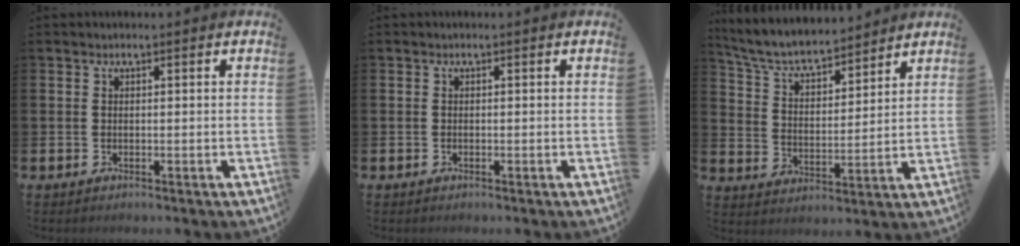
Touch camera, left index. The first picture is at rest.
{"total": 0.0}
{"total": 6.6, "force": [6.2, 1.4, 2.0], "torque": [-0.070, -0.043, 0.105]}